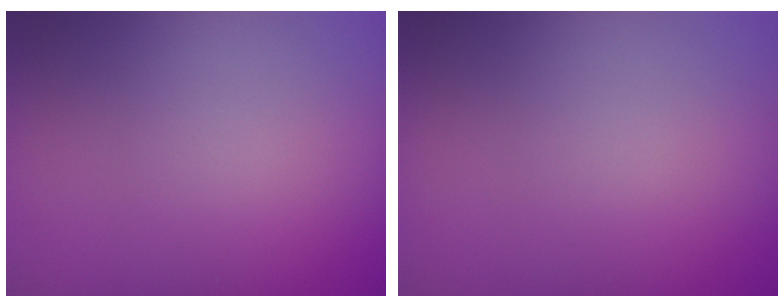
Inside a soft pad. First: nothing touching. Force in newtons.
{"total": 0.0}